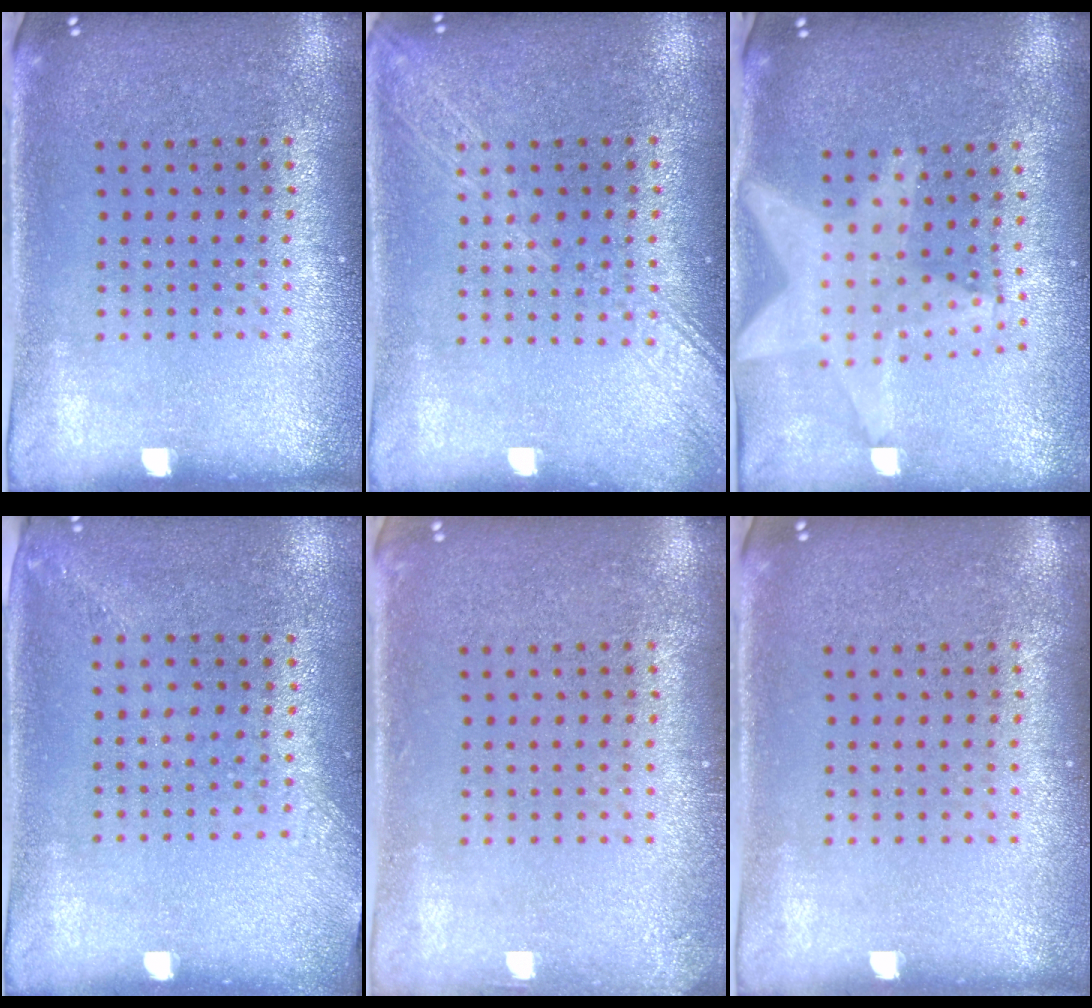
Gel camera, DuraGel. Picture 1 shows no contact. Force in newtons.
{"total": 1.8, "press": 1.7, "slide": 0.2}
{"total": 2.2, "press": 1.8, "slide": 1.3}
{"total": 1.3, "press": 1.0, "slide": 0.8}
{"total": 0.9, "press": 0.9, "slide": 0.2}
{"total": 0.0}